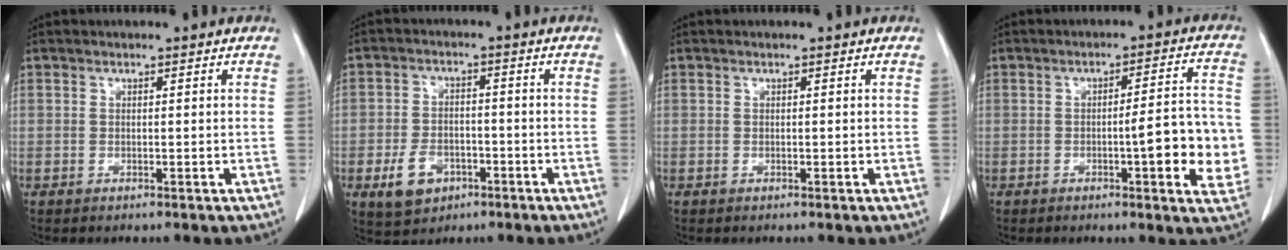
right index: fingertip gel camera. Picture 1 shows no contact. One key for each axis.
{"total": 6.6, "fx": -2.9, "fy": 4.7, "fz": 3.5, "tx": -0.071, "ty": 0.005, "tz": -0.040}
{"total": 0.0}
{"total": 10.0, "fx": -2.0, "fy": 1.8, "fz": 9.6, "tx": -0.114, "ty": 0.014, "tz": -0.025}